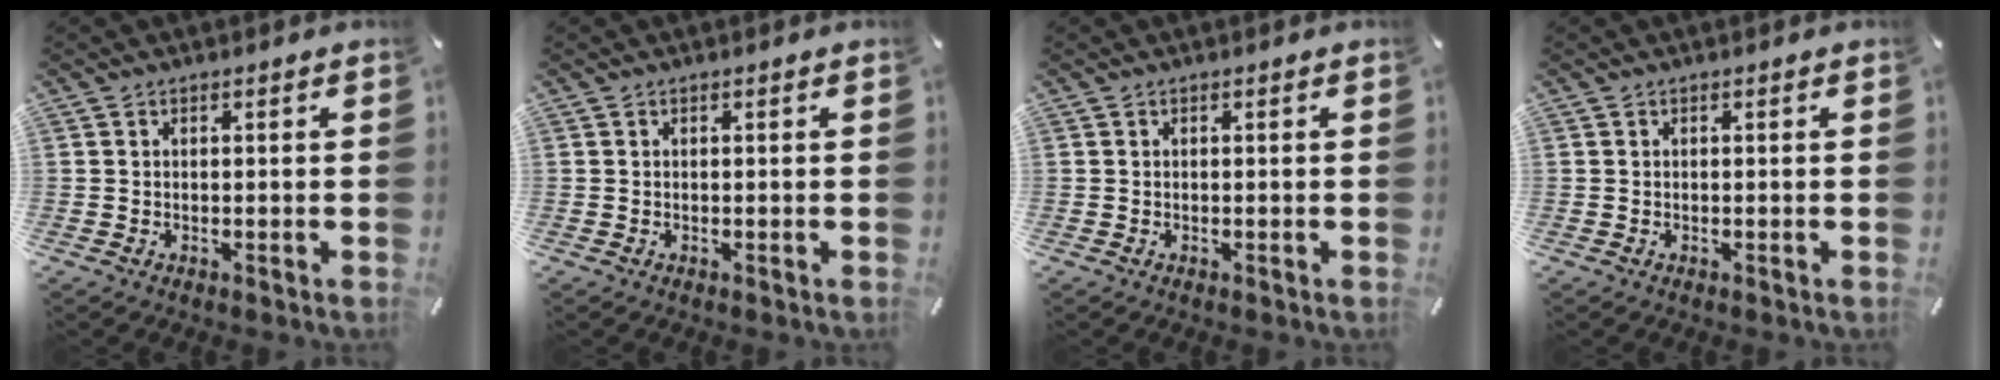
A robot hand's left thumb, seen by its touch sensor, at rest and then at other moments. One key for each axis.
{"total": 0.0}
{"total": 0.0}
{"total": 0.0}